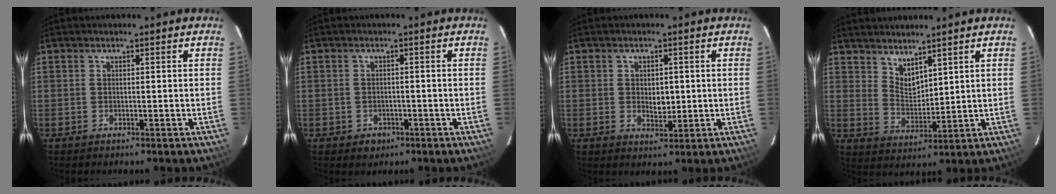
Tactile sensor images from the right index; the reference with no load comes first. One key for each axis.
{"total": 2.9, "fx": -1.2, "fy": 2.5, "fz": 0.9, "tx": -0.023, "ty": 0.002, "tz": -0.008}
{"total": 3.7, "fx": 0.0, "fy": 2.6, "fz": 2.7, "tx": -0.043, "ty": -0.002, "tz": 0.004}
{"total": 4.9, "fx": 4.2, "fy": 1.7, "fz": 2.0, "tx": -0.032, "ty": -0.008, "tz": 0.081}